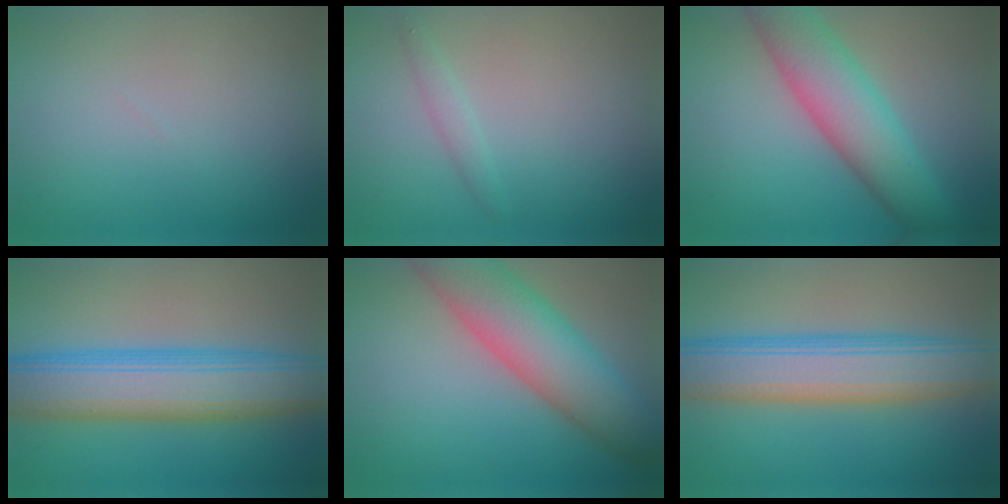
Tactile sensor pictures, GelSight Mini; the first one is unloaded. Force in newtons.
{"total": 1.2, "press": 1.2, "slide": 0.0}
{"total": 8.1, "press": 8.1, "slide": 0.1}
{"total": 10.1, "press": 10.1, "slide": 0.1}
{"total": 9.7, "press": 9.7, "slide": 0.4}
{"total": 9.2, "press": 9.2, "slide": 0.3}